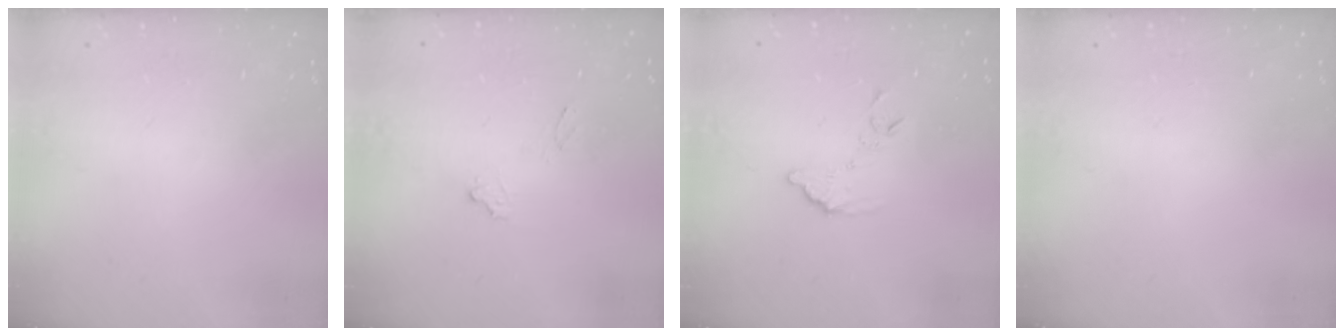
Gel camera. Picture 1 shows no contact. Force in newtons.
{"total": 7.1, "press": 7.1, "slide": 0.3}
{"total": 8.4, "press": 8.4, "slide": 0.4}
{"total": 0.0}